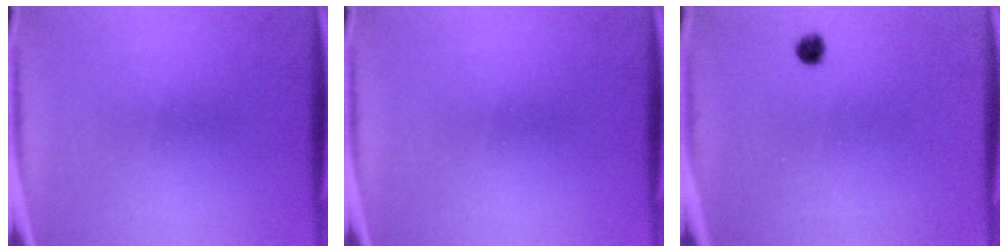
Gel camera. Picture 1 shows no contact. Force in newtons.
{"total": 0.0}
{"total": 1.7}